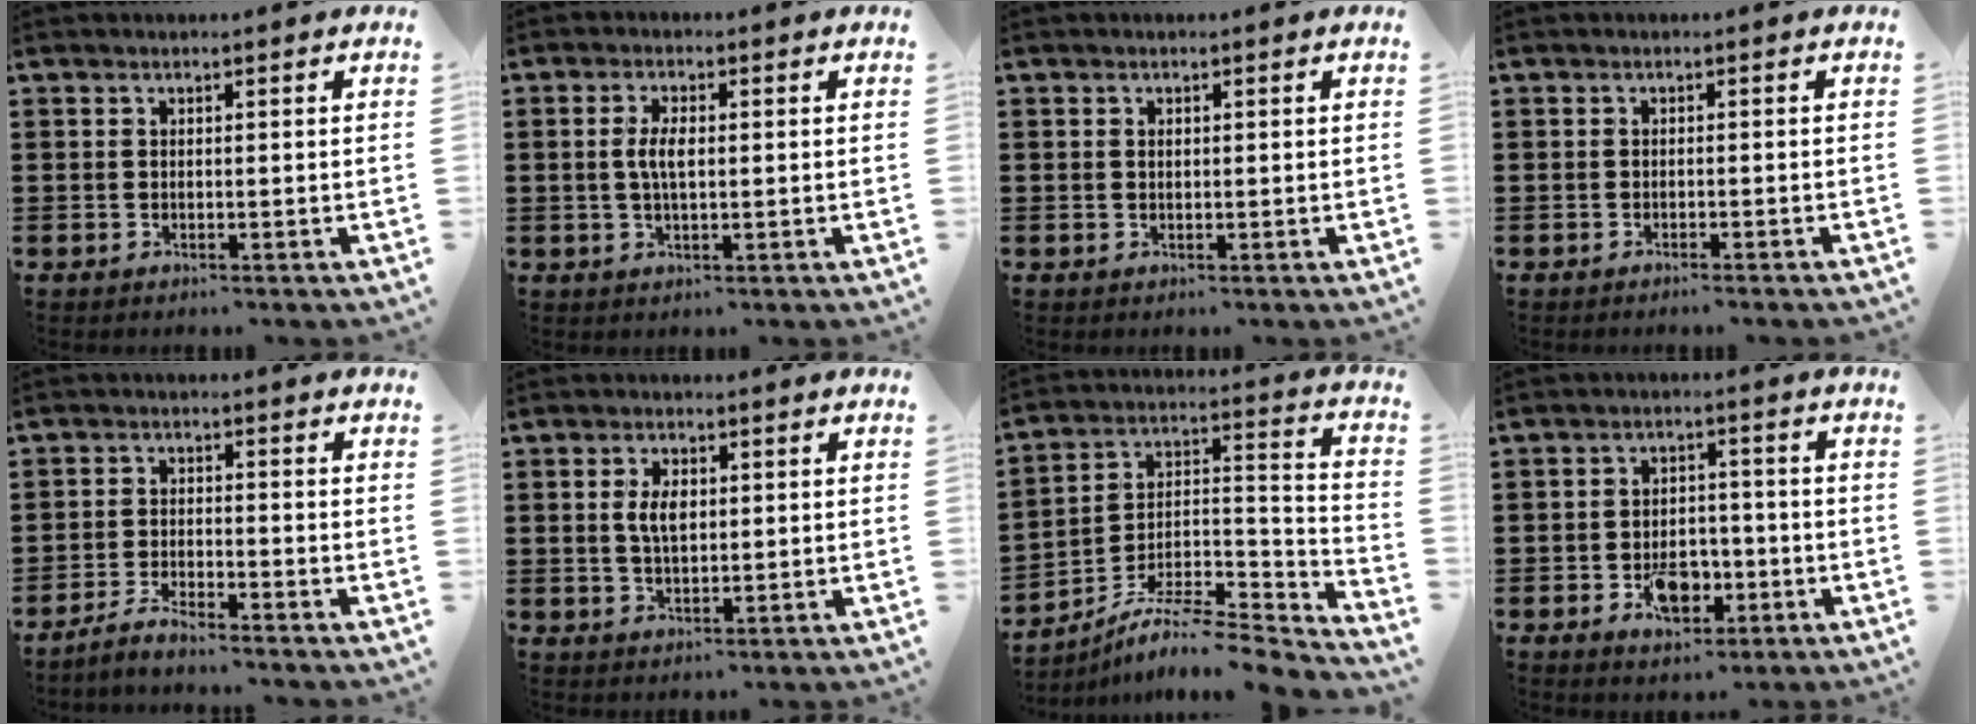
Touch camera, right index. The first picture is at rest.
{"total": 3.8, "force": [0.2, 1.4, 3.5], "torque": [-0.076, 0.001, -0.001]}
{"total": 0.5, "force": [0.1, 0.3, 0.4], "torque": [-0.010, 0.000, 0.002]}
{"total": 0.8, "force": [-0.7, -0.2, 0.2], "torque": [-0.004, -0.001, -0.015]}
{"total": 2.8, "force": [-2.7, -0.2, 0.7], "torque": [-0.020, 0.003, -0.057]}
{"total": 4.1, "force": [0.6, 2.1, 3.5], "torque": [-0.063, 0.007, 0.007]}
{"total": 7.4, "force": [-6.3, 2.0, 3.1], "torque": [-0.056, 0.003, -0.124]}
{"total": 6.4, "force": [-2.5, 3.9, 4.5], "torque": [-0.067, 0.001, -0.044]}